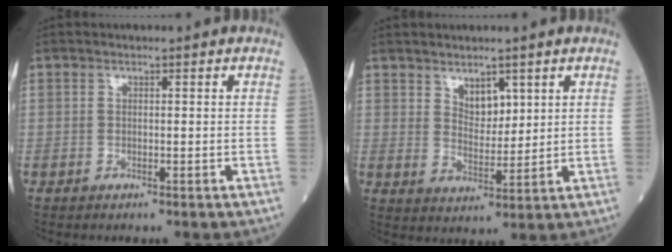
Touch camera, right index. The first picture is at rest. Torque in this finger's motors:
{"motor_torque": [-0.05, 0.12, 0.04, 0.00]}